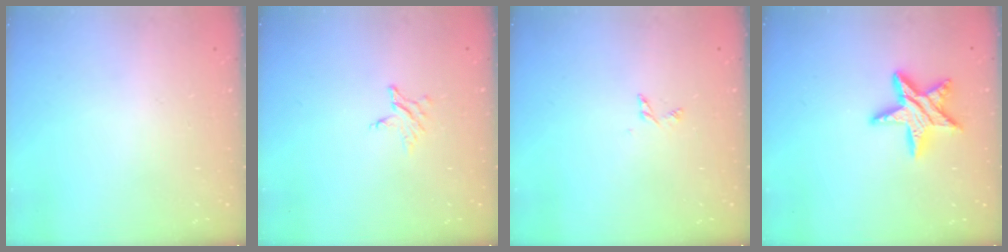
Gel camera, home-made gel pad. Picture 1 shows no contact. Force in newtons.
{"total": 4.2, "press": 4.2, "slide": 0.4}
{"total": 2.8, "press": 2.8, "slide": 0.3}
{"total": 11.6, "press": 11.6, "slide": 0.6}